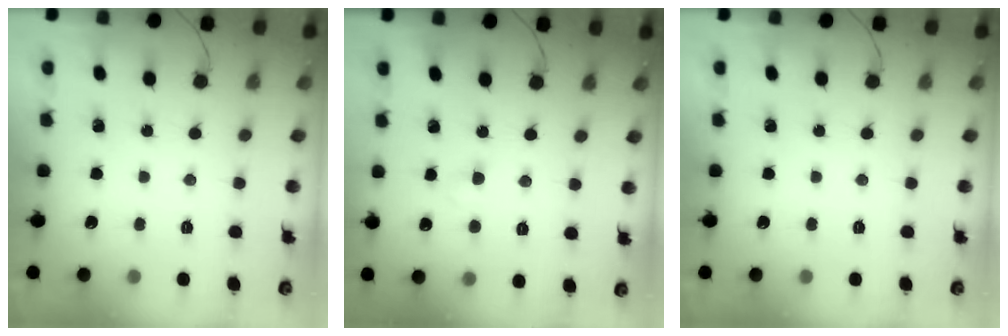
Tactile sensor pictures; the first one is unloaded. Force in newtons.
{"total": 2.4, "press": 2.2, "slide": 1.0}
{"total": 0.0}